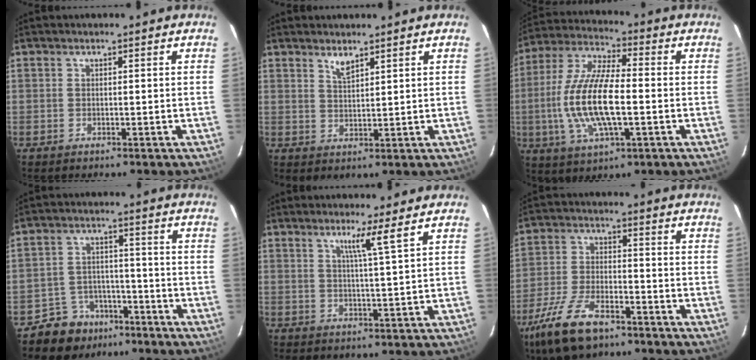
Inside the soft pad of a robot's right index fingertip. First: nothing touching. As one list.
[{"total": 2.6, "force": [2.1, 0.6, 1.4], "torque": [-0.025, -0.001, 0.038]}, {"total": 16.1, "force": [-2.3, 5.4, 15.0], "torque": [-0.308, -0.001, -0.044]}, {"total": 8.0, "force": [-5.8, 5.6, 0.5], "torque": [-0.024, 0.029, -0.083]}, {"total": 4.1, "force": [2.4, -1.2, 3.1], "torque": [-0.046, -0.010, 0.038]}, {"total": 13.3, "force": [-9.1, 5.5, 8.0], "torque": [-0.185, -0.019, -0.169]}]